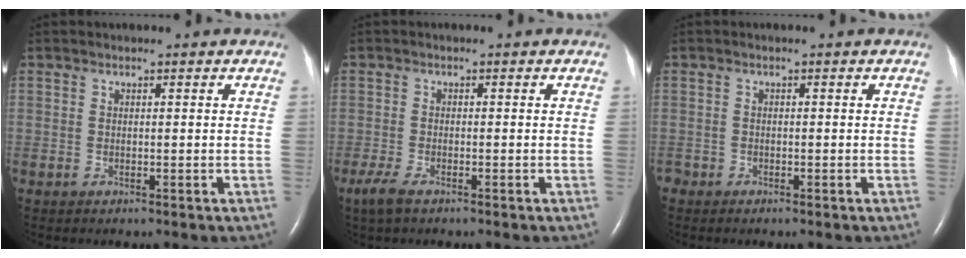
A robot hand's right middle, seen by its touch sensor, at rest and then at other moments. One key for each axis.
{"total": 3.2, "fx": -2.2, "fy": 0.9, "fz": 2.2, "tx": -0.056, "ty": -0.009, "tz": -0.040}
{"total": 0.9, "fx": -0.8, "fy": 0.5, "fz": 0.0, "tx": -0.002, "ty": 0.001, "tz": -0.015}